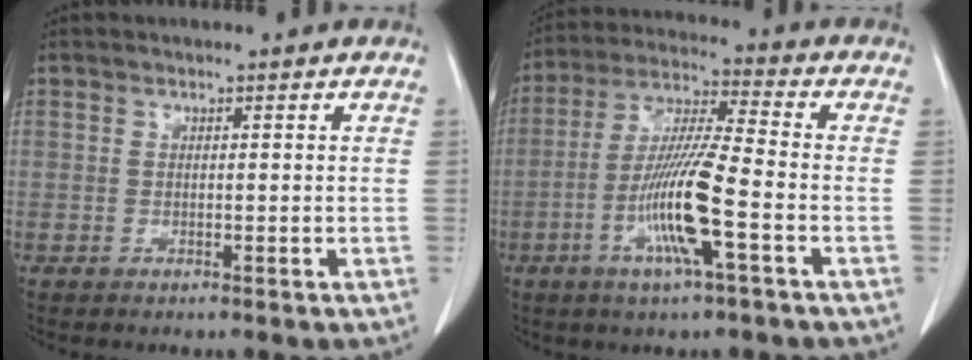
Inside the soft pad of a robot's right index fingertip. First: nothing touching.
{"total": 12.4, "force": [-4.0, 0.3, 11.8], "torque": [-0.235, -0.008, -0.080]}